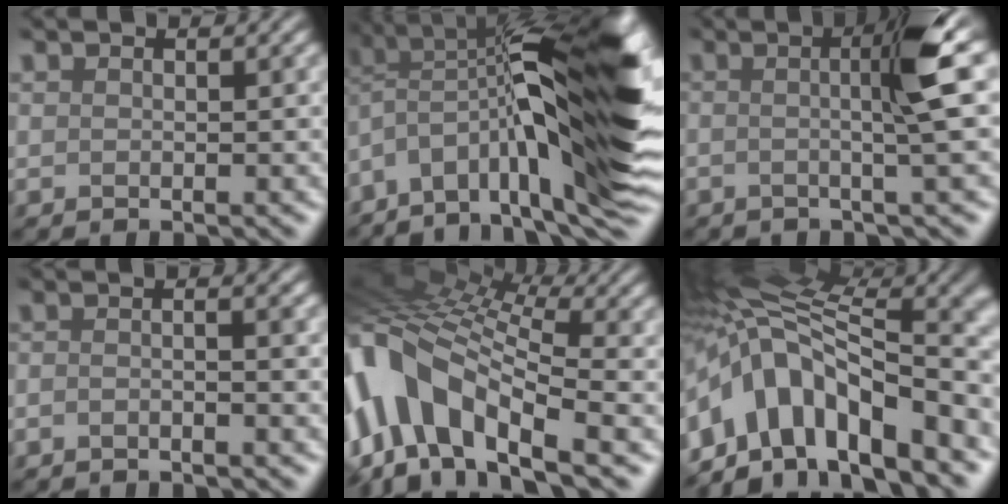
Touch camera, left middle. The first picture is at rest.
{"total": 15.0, "force": [-2.4, 5.5, 13.8], "torque": [-0.214, 0.023, -0.037]}
{"total": 5.1, "force": [0.1, 0.0, 5.1], "torque": [-0.073, -0.003, -0.008]}
{"total": 1.3, "force": [-1.1, 0.0, 0.6], "torque": [-0.014, -0.005, -0.026]}
{"total": 12.0, "force": [-3.8, 6.3, 9.4], "torque": [-0.201, 0.022, -0.072]}
{"total": 14.1, "force": [-2.3, 7.1, 12.0], "torque": [-0.195, 0.028, -0.034]}